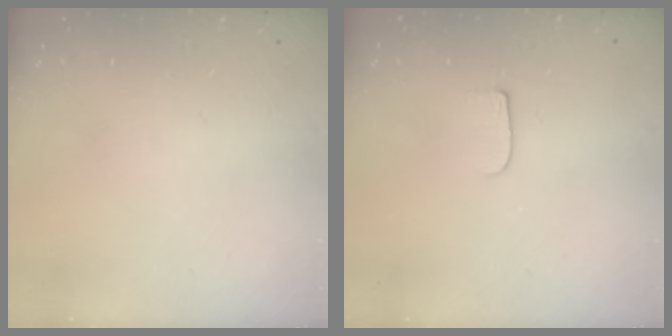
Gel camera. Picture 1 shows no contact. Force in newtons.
{"total": 6.5, "press": 6.5, "slide": 0.7}